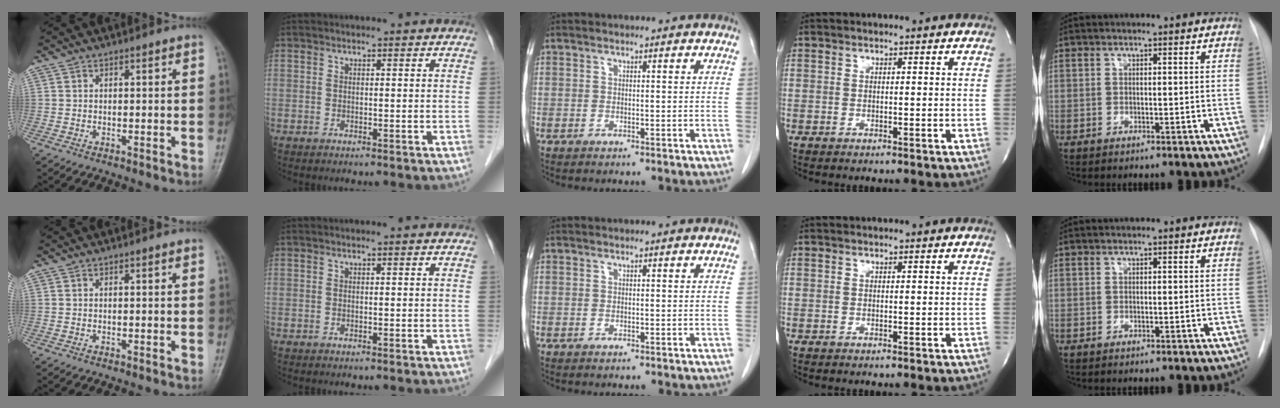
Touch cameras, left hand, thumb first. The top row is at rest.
{}